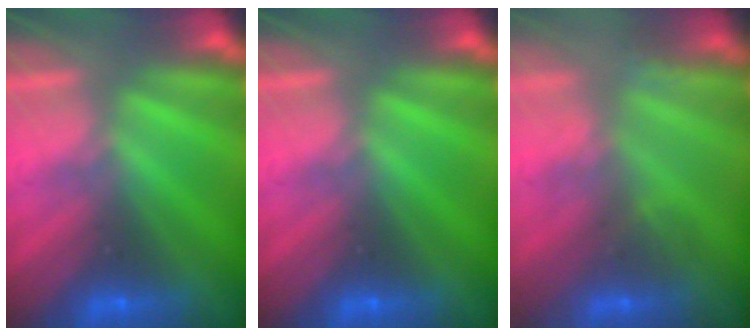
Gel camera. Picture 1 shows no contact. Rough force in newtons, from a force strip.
{"total": 0.0}
{"total": 2.8}